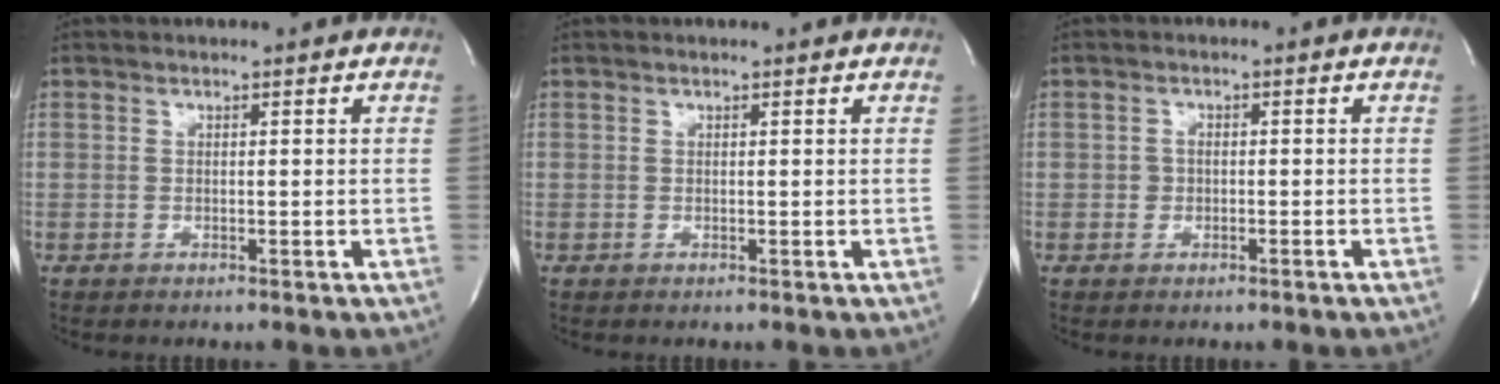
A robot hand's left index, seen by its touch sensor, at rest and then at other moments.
{"total": 0.0}
{"total": 1.2, "force": [-0.5, 1.0, 0.4], "torque": [-0.005, 0.005, -0.006]}